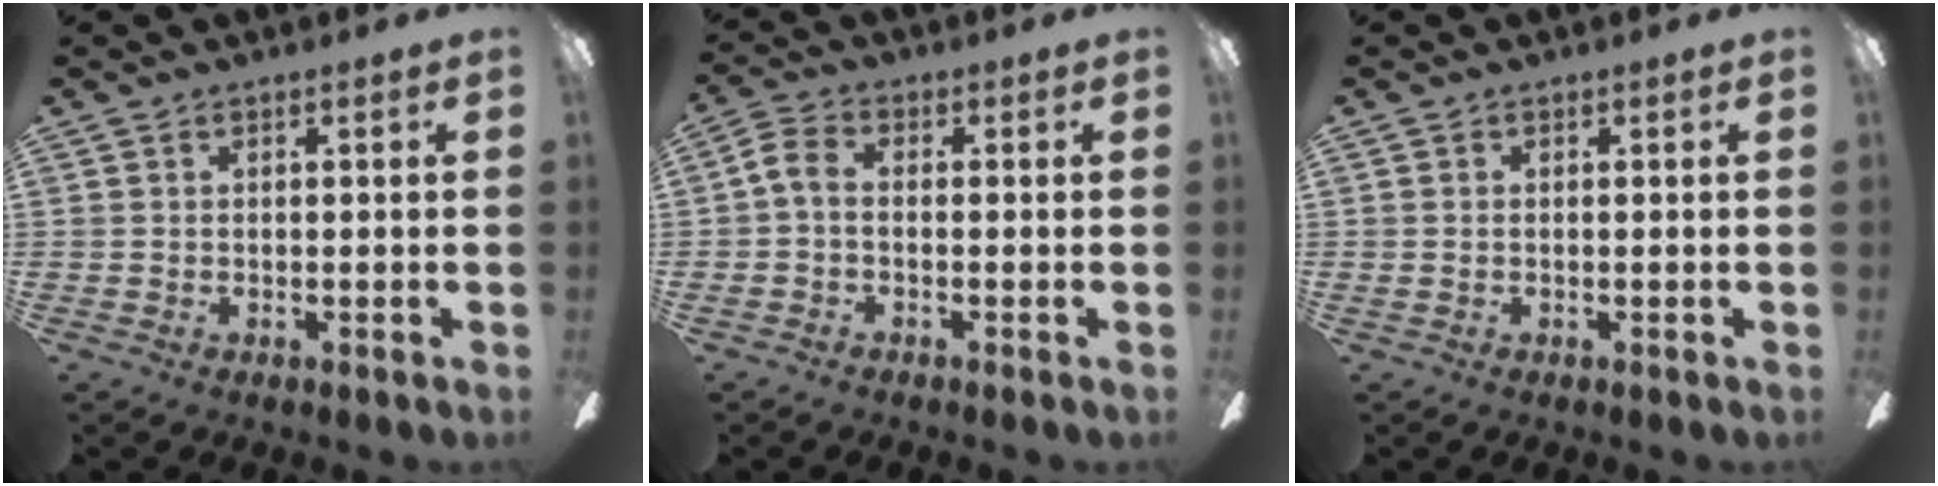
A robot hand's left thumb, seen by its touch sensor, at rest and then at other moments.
{"total": 4.9, "force": [-0.4, 2.8, 4.0], "torque": [-0.092, 0.008, -0.012]}
{"total": 0.0}